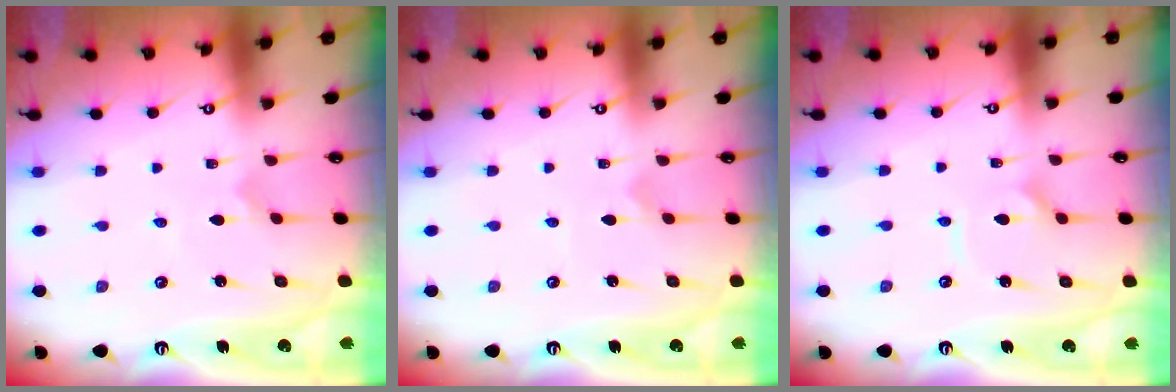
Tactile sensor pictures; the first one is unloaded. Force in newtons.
{"total": 0.0}
{"total": 3.3, "press": 3.3, "slide": 0.5}